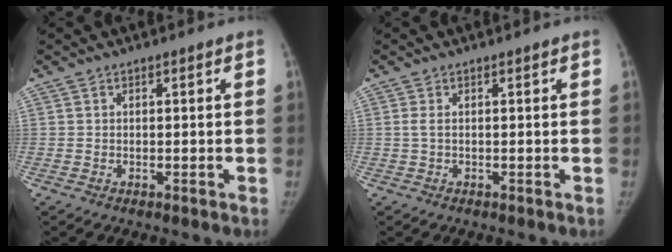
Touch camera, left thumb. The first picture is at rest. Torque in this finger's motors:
{"motor_torque": [-0.24, 0.24, 0.48, -0.13, -0.05]}